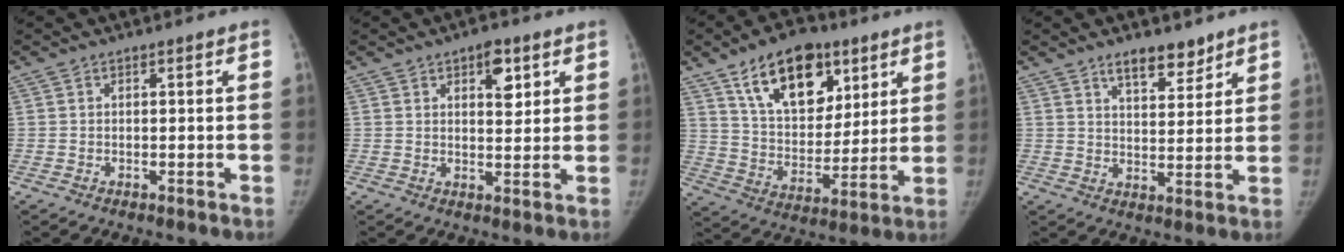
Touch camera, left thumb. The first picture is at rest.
{"total": 5.4, "force": [2.8, 2.7, 3.8], "torque": [-0.034, -0.014, 0.039]}
{"total": 19.2, "force": [10.6, 11.1, 11.6], "torque": [-0.136, -0.046, 0.182]}
{"total": 7.1, "force": [5.3, 3.0, 3.7], "torque": [-0.029, -0.038, 0.086]}